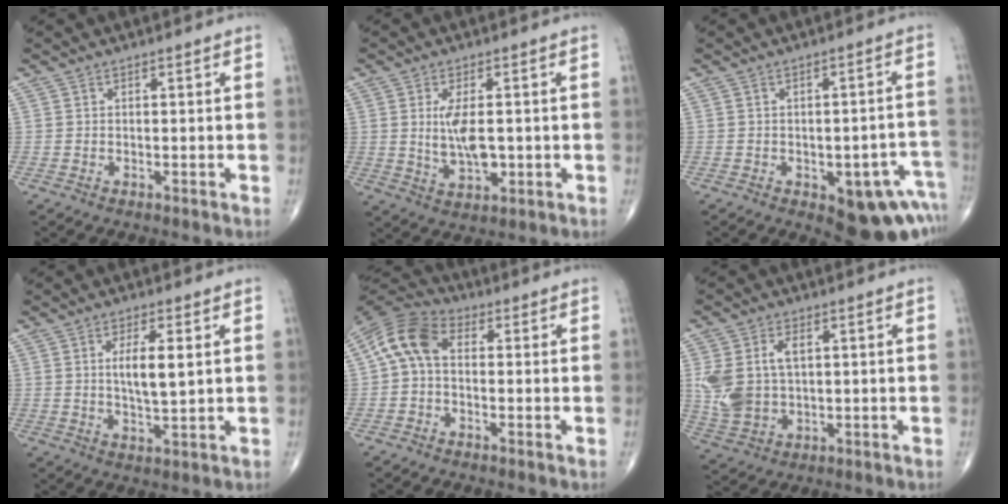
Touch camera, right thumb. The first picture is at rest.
{"total": 7.4, "force": [0.3, 3.5, 6.5], "torque": [-0.119, -0.013, 0.012]}
{"total": 15.5, "force": [-4.8, 7.1, 12.9], "torque": [-0.101, 0.022, -0.038]}
{"total": 6.7, "force": [1.6, 1.9, 6.3], "torque": [-0.107, -0.015, 0.031]}
{"total": 8.8, "force": [0.4, 5.7, 6.7], "torque": [-0.126, 0.027, -0.009]}
{"total": 10.0, "force": [1.7, 6.4, 7.6], "torque": [-0.160, 0.002, 0.046]}